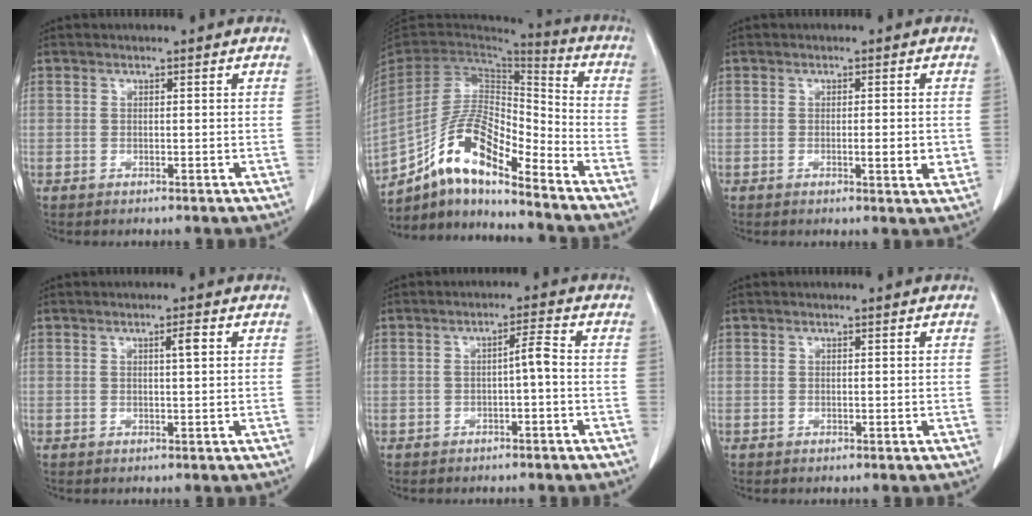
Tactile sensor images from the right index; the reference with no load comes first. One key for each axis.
{"total": 14.4, "fx": -10.3, "fy": 3.5, "fz": 9.4, "tx": -0.181, "ty": 0.021, "tz": -0.187}
{"total": 3.4, "fx": -0.5, "fy": 0.6, "fz": 3.3, "tx": -0.043, "ty": -0.003, "tz": -0.007}
{"total": 1.8, "fx": 0.6, "fy": 0.1, "fz": 1.7, "tx": -0.029, "ty": 0.001, "tz": 0.009}
{"total": 2.7, "fx": -0.7, "fy": 0.1, "fz": 2.6, "tx": -0.039, "ty": 0.007, "tz": -0.013}
{"total": 0.0}